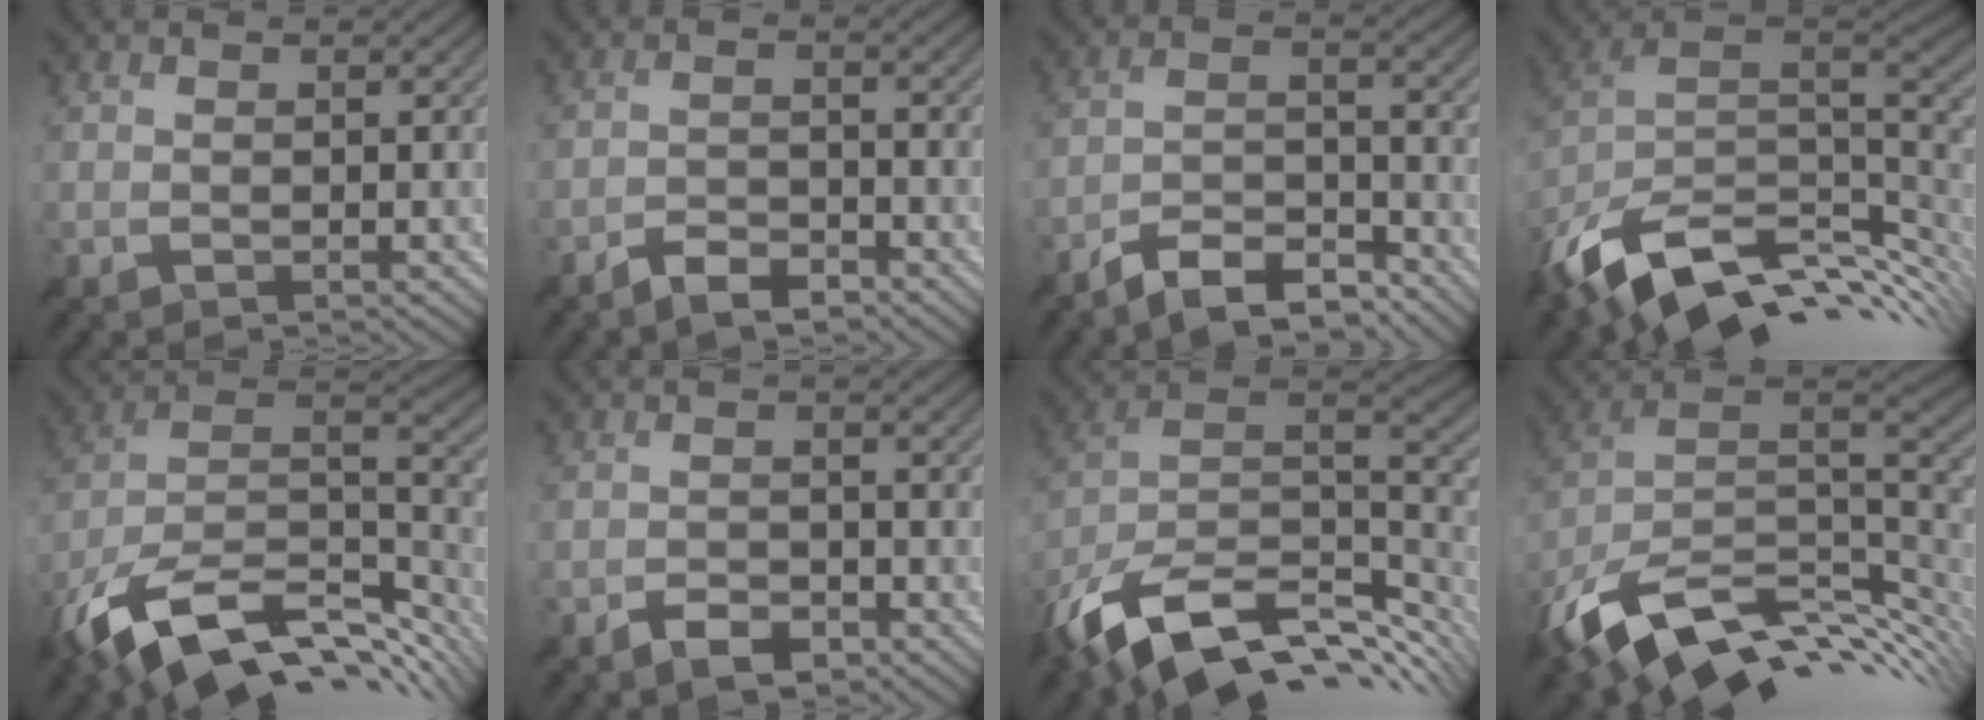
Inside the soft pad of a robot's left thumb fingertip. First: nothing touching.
{"total": 3.7, "force": [-3.2, 0.9, 1.5], "torque": [-0.032, 0.001, -0.062]}
{"total": 7.8, "force": [-6.7, 2.0, 3.5], "torque": [-0.059, 0.002, -0.129]}
{"total": 15.3, "force": [-6.1, 8.6, 11.1], "torque": [-0.245, -0.020, -0.101]}
{"total": 16.9, "force": [-9.4, 8.6, 11.1], "torque": [-0.264, -0.028, -0.150]}
{"total": 3.0, "force": [-2.4, 1.3, 1.4], "torque": [-0.023, -0.001, -0.043]}
{"total": 16.0, "force": [-7.9, 8.5, 11.0], "torque": [-0.255, -0.020, -0.131]}
{"total": 15.7, "force": [-6.0, 8.6, 11.7], "torque": [-0.242, -0.014, -0.102]}